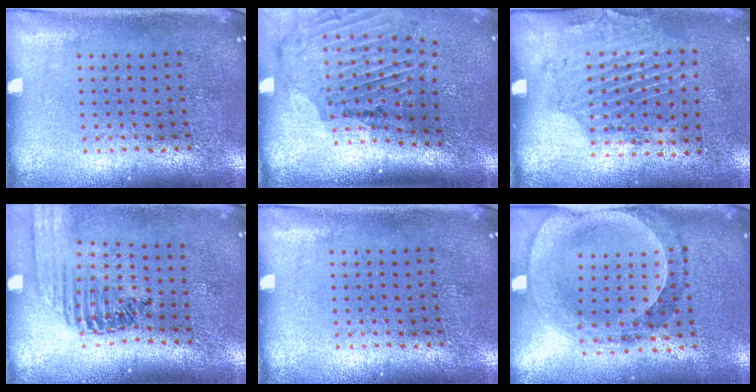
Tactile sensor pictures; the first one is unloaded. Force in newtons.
{"total": 2.1, "press": 1.9, "slide": 0.8}
{"total": 1.8, "press": 1.2, "slide": 1.4}
{"total": 1.4, "press": 1.4, "slide": 0.2}
{"total": 0.0}
{"total": 1.0, "press": 0.9, "slide": 0.2}